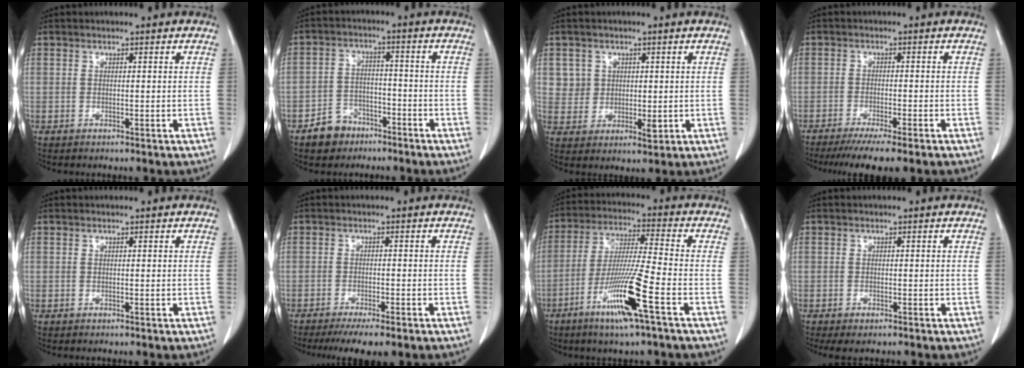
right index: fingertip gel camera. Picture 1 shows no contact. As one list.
[{"total": 6.0, "force": [-3.9, 4.3, 1.1], "torque": [-0.014, 0.017, -0.063]}, {"total": 4.6, "force": [1.5, 4.2, 1.0], "torque": [-0.006, -0.005, 0.030]}, {"total": 8.8, "force": [-6.8, 0.4, 5.7], "torque": [-0.070, -0.018, -0.102]}, {"total": 0.0}, {"total": 7.4, "force": [-5.6, 0.9, 4.9], "torque": [-0.059, -0.014, -0.082]}, {"total": 12.6, "force": [-5.8, -0.6, 11.1], "torque": [-0.219, -0.020, -0.113]}, {"total": 2.0, "force": [-1.3, 0.8, 1.4], "torque": [-0.019, -0.004, -0.016]}]